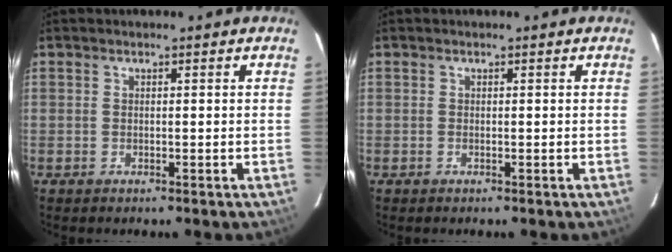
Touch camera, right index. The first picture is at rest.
{"total": 0.0}